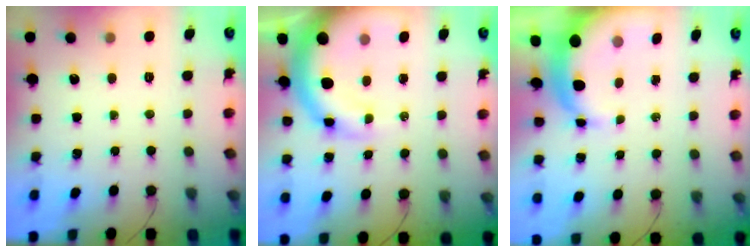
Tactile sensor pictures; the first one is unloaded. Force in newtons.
{"total": 11.4, "press": 10.9, "slide": 3.1}
{"total": 8.5, "press": 8.4, "slide": 1.5}